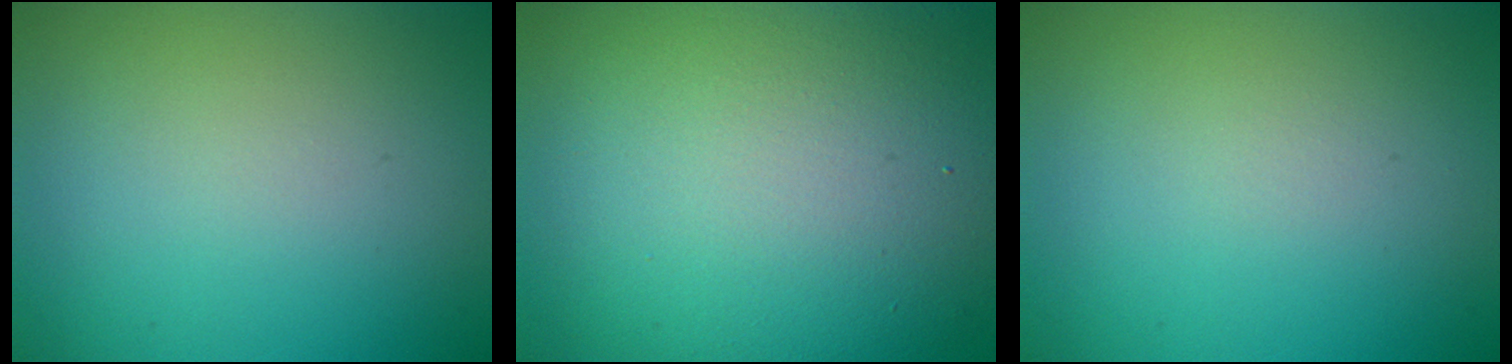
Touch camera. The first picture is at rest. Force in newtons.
{"total": 15.0, "press": 15.0, "slide": 0.7}
{"total": 0.0}